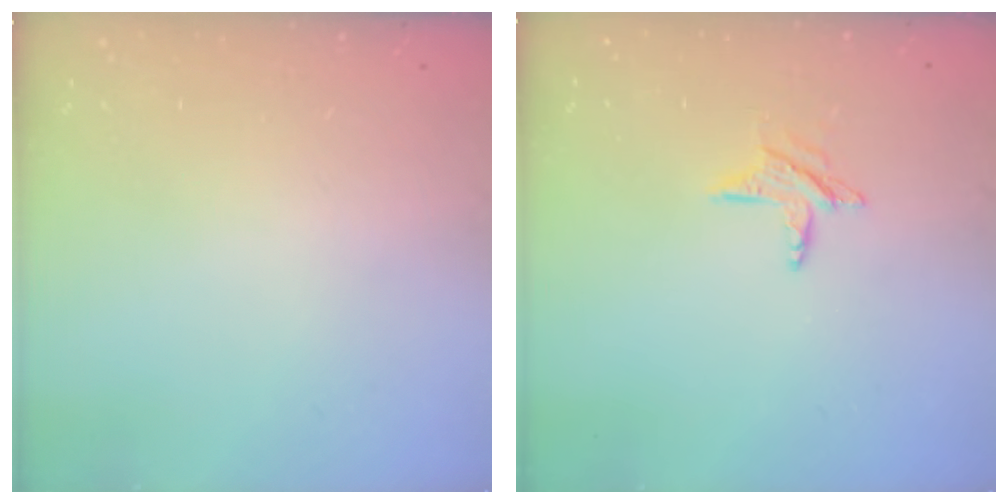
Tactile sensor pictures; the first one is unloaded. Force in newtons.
{"total": 5.9, "press": 5.9, "slide": 0.5}